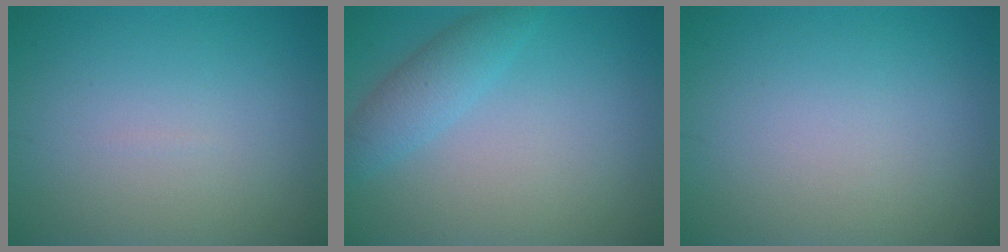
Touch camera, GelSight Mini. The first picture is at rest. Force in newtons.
{"total": 2.7, "press": 2.7, "slide": 0.1}
{"total": 0.0}